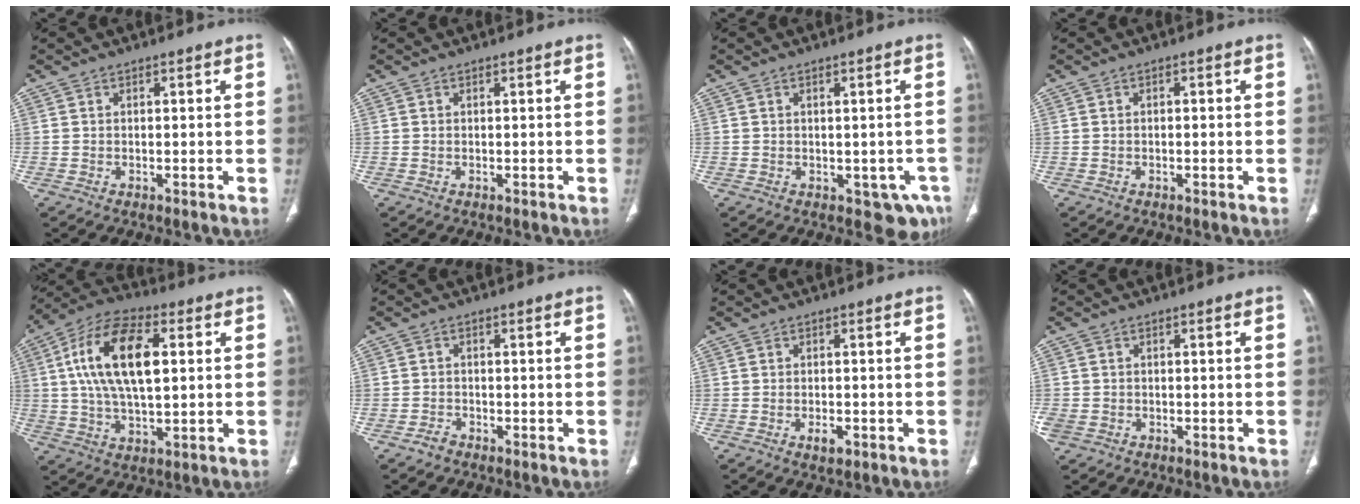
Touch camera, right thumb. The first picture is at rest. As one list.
[{"total": 0.0}, {"total": 4.7, "force": [-1.5, 3.1, 3.2], "torque": [-0.013, 0.002, -0.009]}, {"total": 0.7, "force": [-0.1, 0.4, 0.6], "torque": [-0.009, 0.003, -0.001]}, {"total": 17.7, "force": [3.4, 8.6, 15.1], "torque": [-0.278, 0.013, 0.057]}, {"total": 1.8, "force": [-1.4, 1.1, 0.4], "torque": [-0.011, 0.008, -0.026]}, {"total": 2.6, "force": [-1.2, 1.4, 1.9], "torque": [-0.030, 0.003, -0.015]}, {"total": 2.5, "force": [-0.9, 2.1, 1.0], "torque": [-0.024, 0.006, -0.014]}]